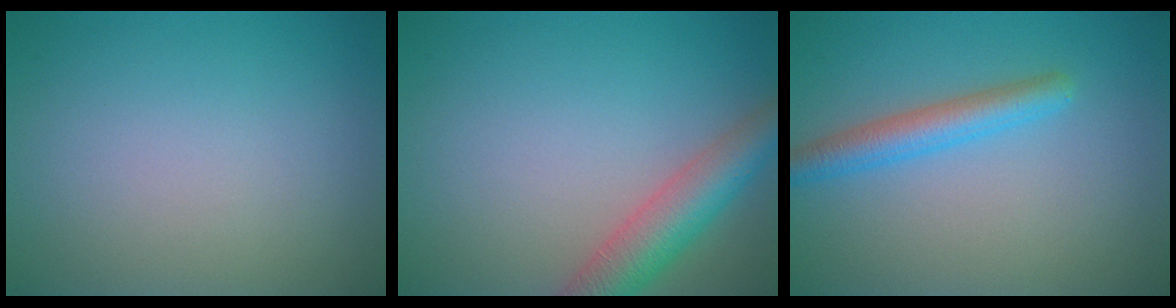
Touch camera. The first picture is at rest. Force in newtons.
{"total": 5.0, "press": 4.9, "slide": 0.2}
{"total": 3.1, "press": 3.1, "slide": 0.1}